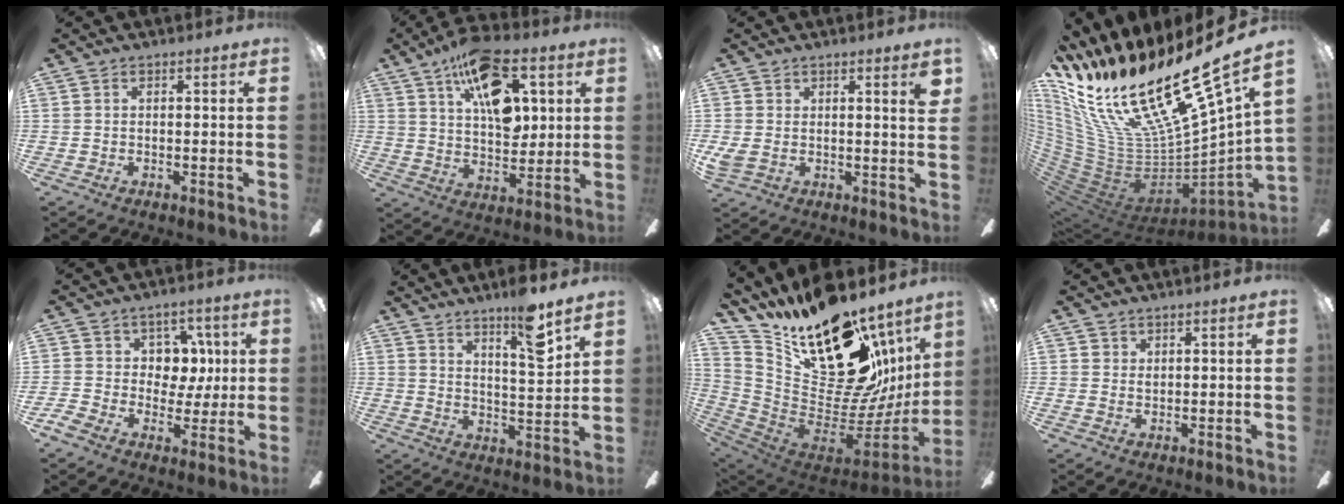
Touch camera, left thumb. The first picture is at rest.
{"total": 18.3, "force": [8.6, 9.4, 13.2], "torque": [-0.204, -0.017, 0.148]}
{"total": 5.0, "force": [2.0, 1.8, 4.2], "torque": [-0.057, -0.012, 0.034]}
{"total": 30.8, "force": [19.4, 9.8, 21.9], "torque": [-0.375, -0.187, 0.381]}
{"total": 9.2, "force": [0.5, 8.4, 3.7], "torque": [-0.053, 0.012, 0.016]}
{"total": 11.4, "force": [7.9, 1.7, 8.0], "torque": [-0.116, -0.044, 0.125]}
{"total": 27.4, "force": [15.6, 13.4, 18.2], "torque": [-0.302, -0.121, 0.296]}
{"total": 1.0, "force": [0.6, 0.6, 0.6], "torque": [-0.012, 0.001, 0.011]}